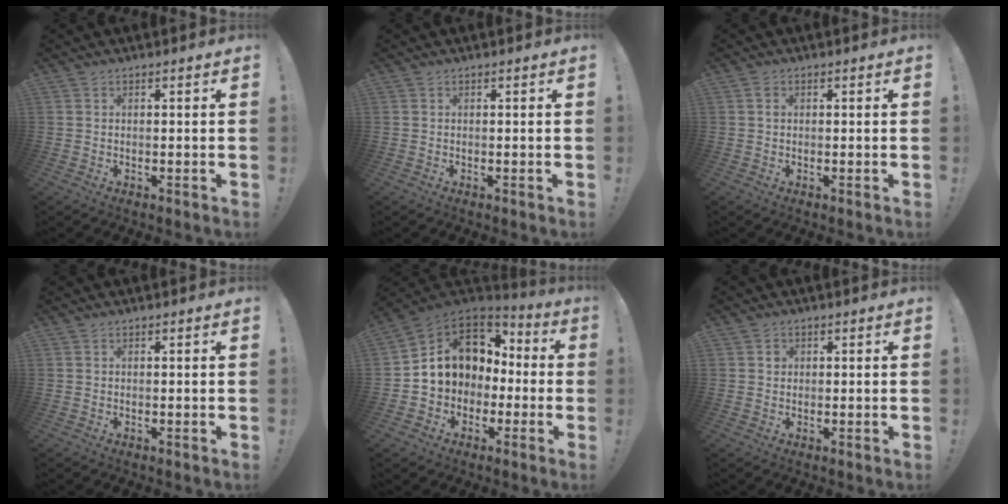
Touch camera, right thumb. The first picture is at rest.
{"total": 0.0}
{"total": 1.0, "force": [0.0, 0.9, 0.5], "torque": [-0.011, 0.006, 0.000]}
{"total": 0.0}
{"total": 12.4, "force": [2.8, 10.8, 5.5], "torque": [-0.076, -0.010, 0.069]}
{"total": 1.6, "force": [0.3, 1.5, 0.4], "torque": [0.009, -0.003, 0.001]}